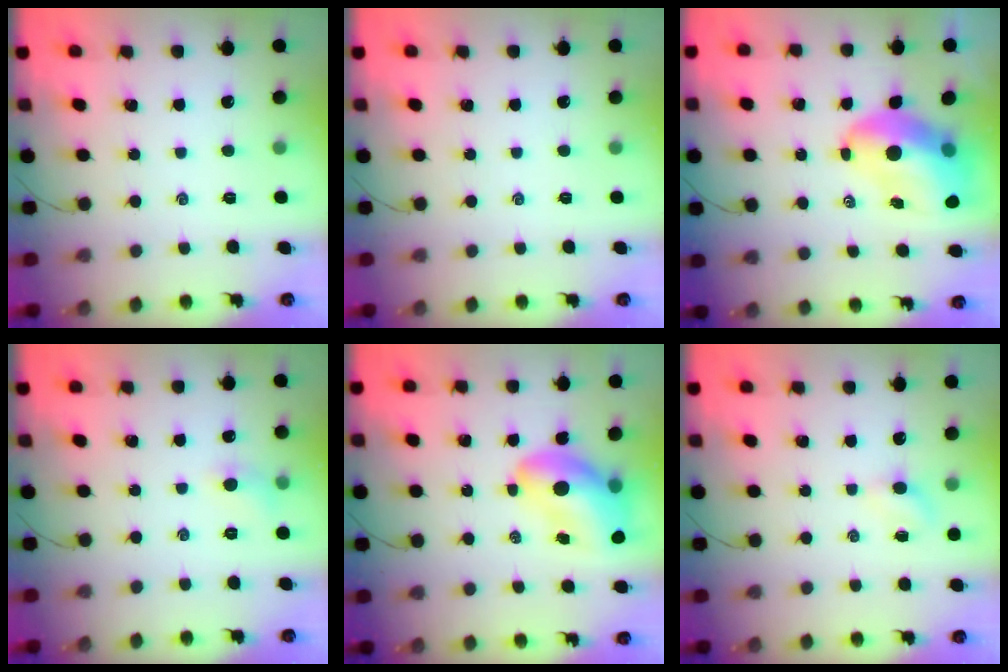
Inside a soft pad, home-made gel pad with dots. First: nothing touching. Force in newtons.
{"total": 0.0}
{"total": 10.3, "press": 9.9, "slide": 2.7}
{"total": 5.7, "press": 5.3, "slide": 2.0}
{"total": 13.2, "press": 12.7, "slide": 3.9}
{"total": 2.9, "press": 2.8, "slide": 0.9}